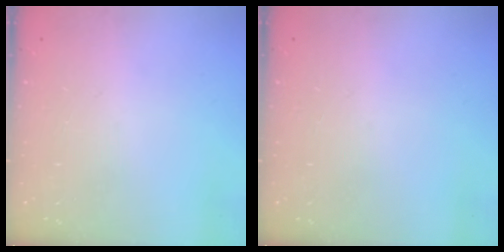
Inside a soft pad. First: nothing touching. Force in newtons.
{"total": 0.0}